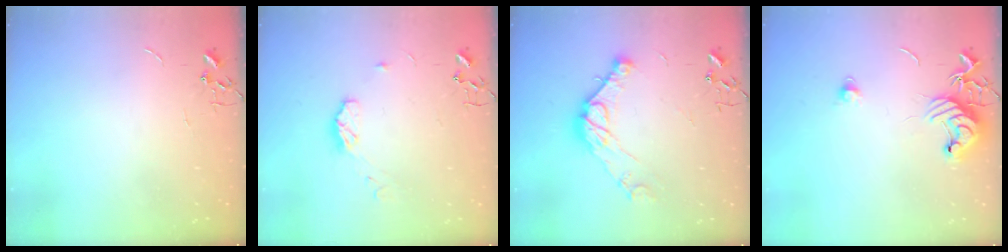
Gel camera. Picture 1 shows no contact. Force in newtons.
{"total": 7.4, "press": 7.4, "slide": 0.6}
{"total": 13.0, "press": 13.0, "slide": 0.8}
{"total": 11.0, "press": 10.9, "slide": 0.9}